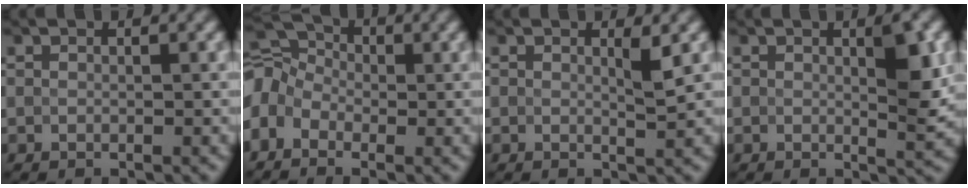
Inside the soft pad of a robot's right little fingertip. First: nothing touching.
{"total": 5.4, "force": [-1.0, 3.9, 3.6], "torque": [-0.087, 0.019, -0.030]}
{"total": 1.3, "force": [0.5, 0.0, 1.2], "torque": [-0.021, -0.003, 0.005]}
{"total": 3.3, "force": [0.6, 0.7, 3.2], "torque": [-0.044, -0.005, 0.007]}